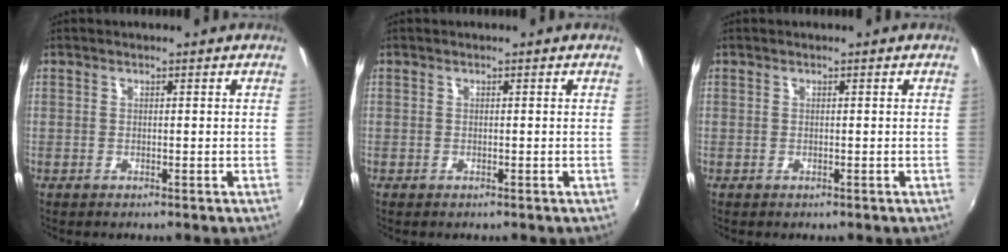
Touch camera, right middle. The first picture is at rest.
{"total": 0.0}
{"total": 0.0}